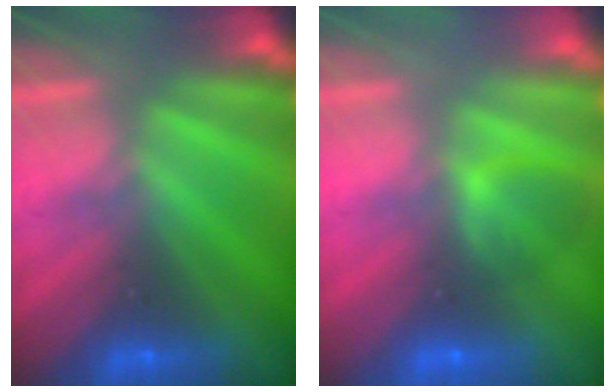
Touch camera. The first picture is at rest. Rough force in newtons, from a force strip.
{"total": 2.1}